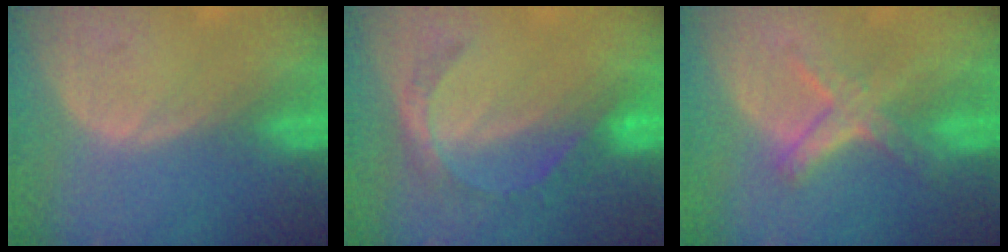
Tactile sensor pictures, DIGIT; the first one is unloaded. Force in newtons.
{"total": 5.5, "press": 4.8, "slide": 2.8}
{"total": 5.6, "press": 5.4, "slide": 1.5}